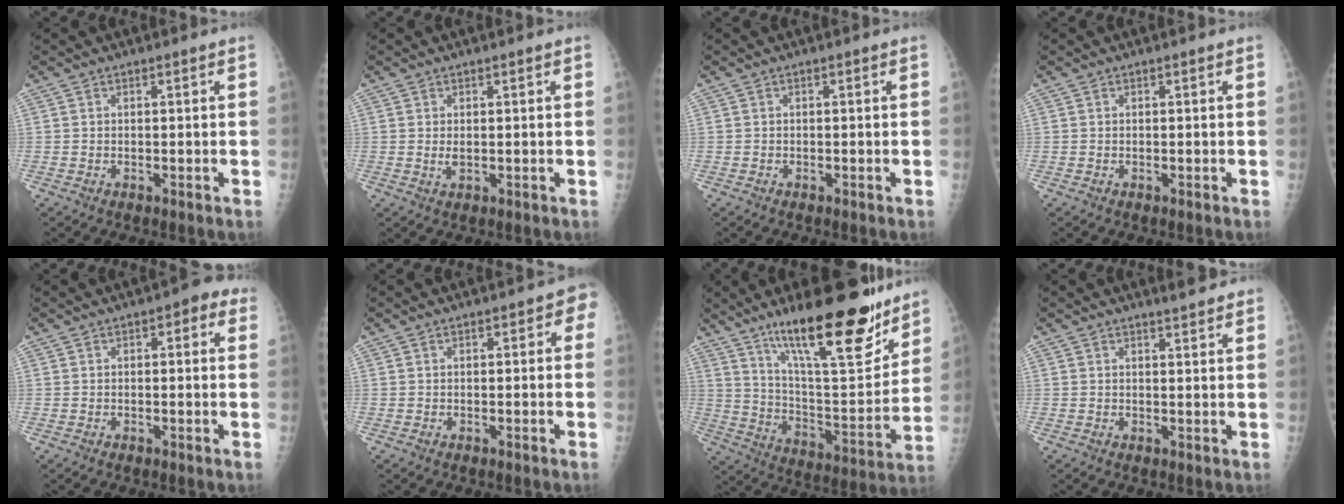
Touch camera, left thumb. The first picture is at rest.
{"total": 1.7, "force": [0.6, 0.8, 1.4], "torque": [-0.024, -0.007, 0.014]}
{"total": 0.0}
{"total": 0.0}
{"total": 4.1, "force": [1.9, 1.8, 3.3], "torque": [-0.023, 0.002, 0.013]}
{"total": 2.6, "force": [0.9, 1.4, 1.9], "torque": [-0.005, 0.003, 0.006]}
{"total": 25.1, "force": [17.1, 6.6, 17.1], "torque": [-0.234, -0.088, 0.283]}
{"total": 3.0, "force": [2.6, 0.4, 1.4], "torque": [-0.015, -0.016, 0.037]}